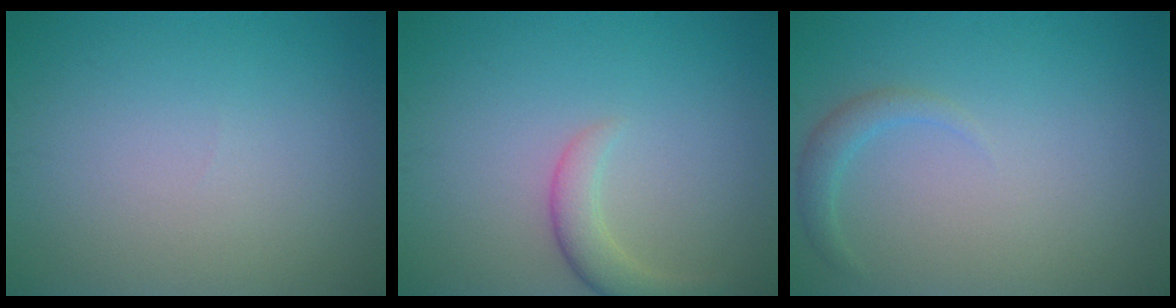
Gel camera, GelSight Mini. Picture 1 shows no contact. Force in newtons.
{"total": 2.6, "press": 2.6, "slide": 0.3}
{"total": 1.5, "press": 1.5, "slide": 0.2}